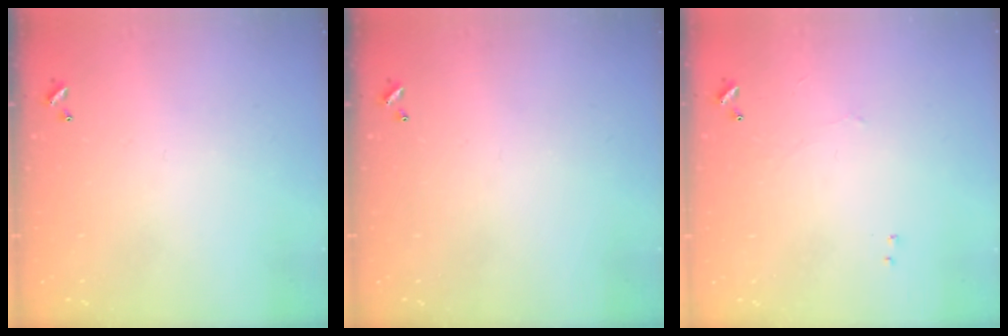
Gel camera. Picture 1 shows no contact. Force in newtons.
{"total": 0.0}
{"total": 0.7, "press": 0.4, "slide": 0.5}